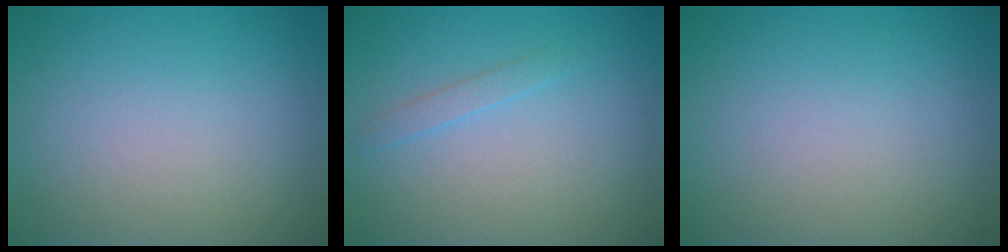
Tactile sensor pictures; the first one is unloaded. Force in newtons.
{"total": 0.9, "press": 0.9, "slide": 0.1}
{"total": 0.0}